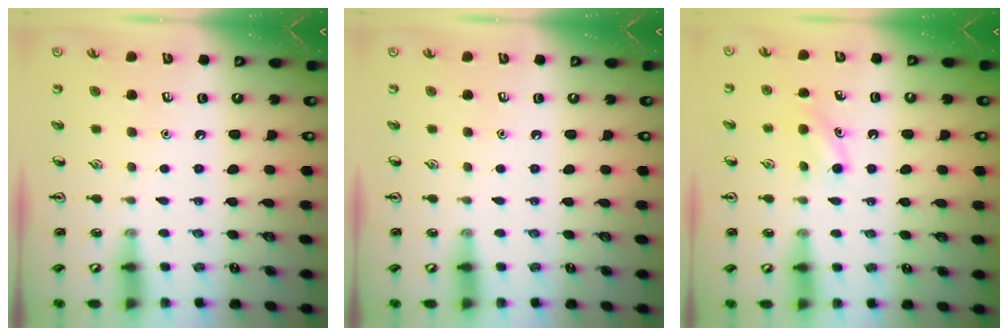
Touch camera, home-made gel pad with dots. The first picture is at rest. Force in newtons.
{"total": 0.0}
{"total": 4.5, "press": 4.2, "slide": 1.4}